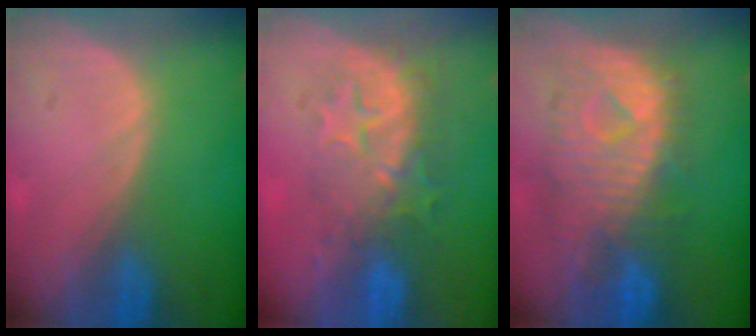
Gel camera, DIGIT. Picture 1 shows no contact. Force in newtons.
{"total": 8.2, "press": 7.9, "slide": 2.2}
{"total": 10.6, "press": 9.5, "slide": 4.7}